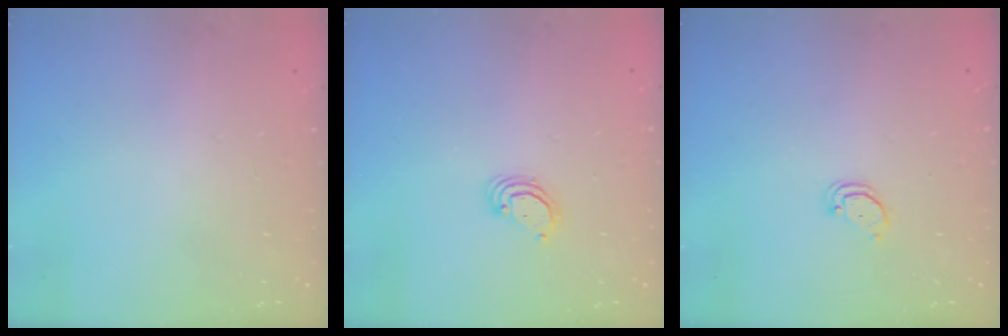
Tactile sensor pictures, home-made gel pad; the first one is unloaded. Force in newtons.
{"total": 3.1, "press": 3.1, "slide": 0.3}
{"total": 2.1, "press": 2.1, "slide": 0.2}